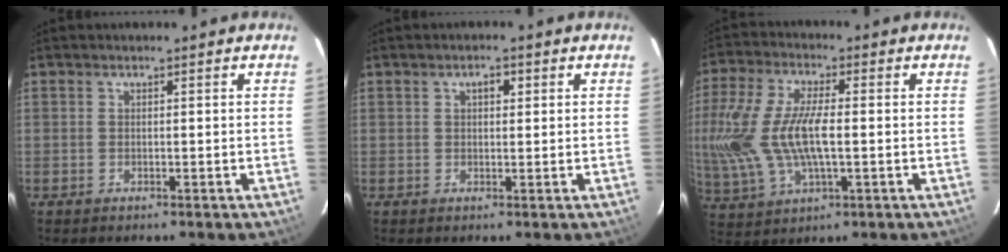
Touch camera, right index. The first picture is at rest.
{"total": 1.9, "force": [0.7, 1.1, 1.3], "torque": [-0.019, 0.009, 0.011]}
{"total": 17.2, "force": [-0.5, 7.5, 15.5], "torque": [-0.336, -0.002, -0.003]}